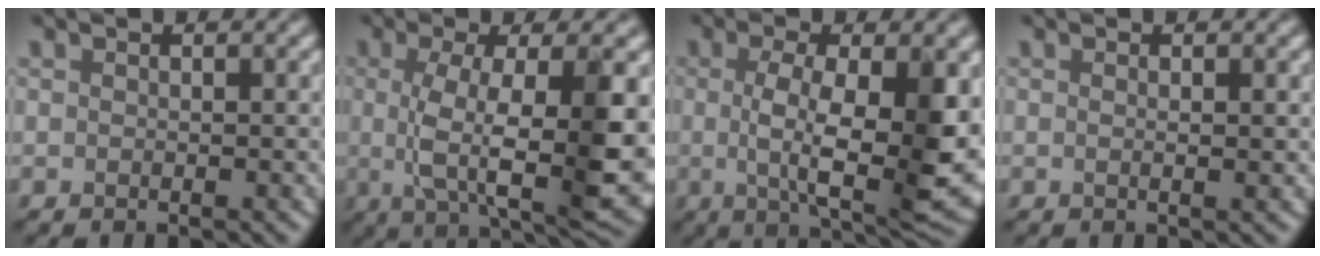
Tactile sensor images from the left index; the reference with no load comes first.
{"total": 11.1, "force": [-0.5, 3.4, 10.6], "torque": [-0.167, -0.014, -0.004]}
{"total": 10.3, "force": [-0.3, 3.3, 9.8], "torque": [-0.154, -0.012, -0.001]}
{"total": 0.9, "force": [0.1, 0.1, 0.9], "torque": [-0.014, 0.000, 0.000]}